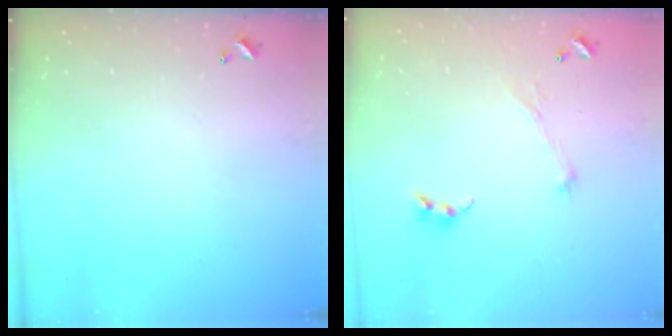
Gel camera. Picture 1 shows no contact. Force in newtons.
{"total": 2.1, "press": 2.0, "slide": 0.7}